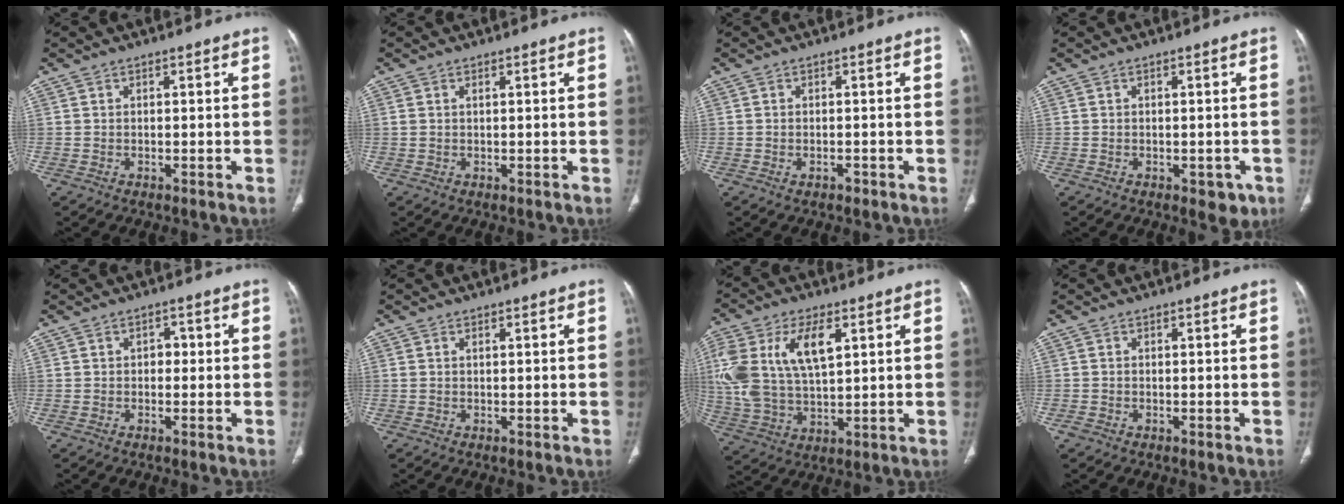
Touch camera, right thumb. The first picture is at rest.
{"total": 0.8, "force": [0.3, 0.3, 0.7], "torque": [-0.022, 0.011, 0.011]}
{"total": 1.1, "force": [-0.6, 0.7, 0.6], "torque": [-0.011, 0.008, -0.005]}
{"total": 3.4, "force": [-1.4, 2.2, 2.3], "torque": [-0.006, 0.002, -0.012]}
{"total": 1.8, "force": [0.0, 1.4, 1.1], "torque": [-0.004, 0.006, -0.006]}
{"total": 0.6, "force": [0.2, 0.3, 0.5], "torque": [-0.016, 0.010, 0.008]}
{"total": 17.7, "force": [5.4, 9.2, 14.1], "torque": [-0.301, -0.002, 0.104]}
{"total": 0.9, "force": [-0.4, 0.7, 0.3], "torque": [-0.008, 0.001, -0.008]}